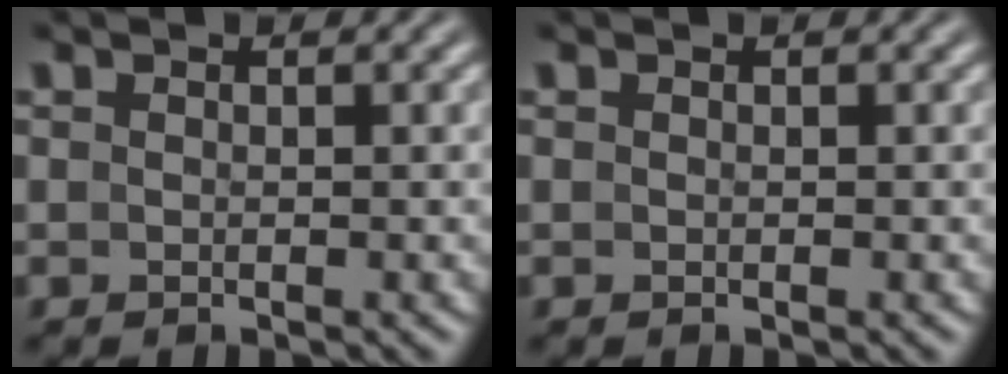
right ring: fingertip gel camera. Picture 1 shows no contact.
{"total": 0.0}